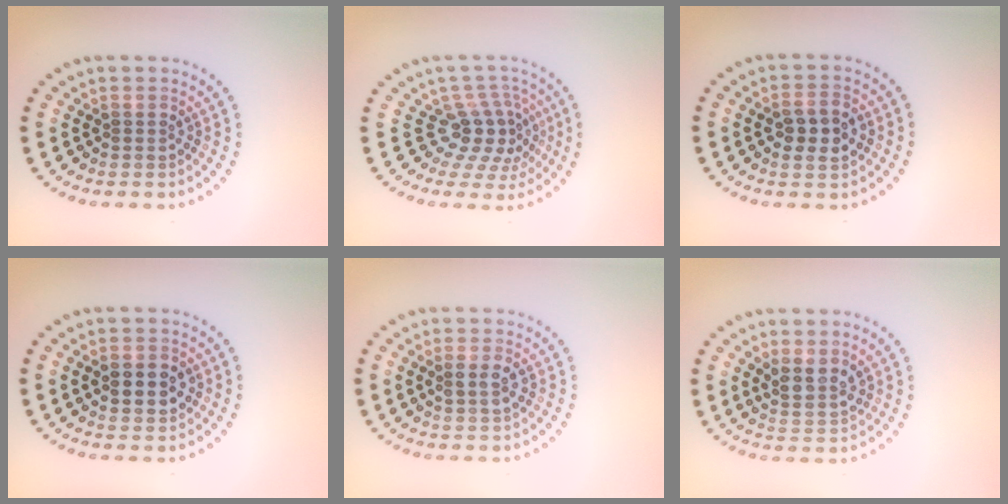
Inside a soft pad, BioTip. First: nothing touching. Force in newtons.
{"total": 3.8, "press": 2.7, "slide": 2.6}
{"total": 2.9, "press": 2.8, "slide": 0.2}
{"total": 3.6, "press": 3.6, "slide": 0.3}
{"total": 1.8, "press": 1.8, "slide": 0.1}
{"total": 2.4, "press": 2.2, "slide": 1.1}